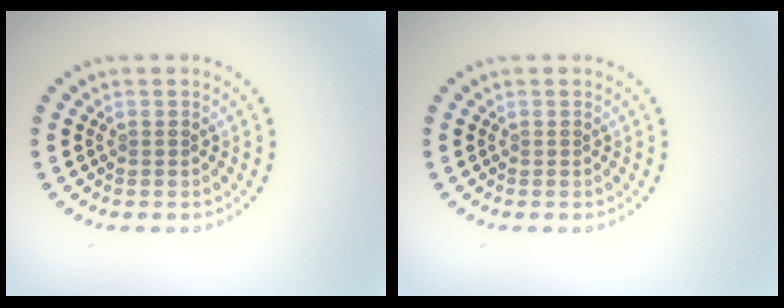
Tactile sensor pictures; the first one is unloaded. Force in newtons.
{"total": 0.0}